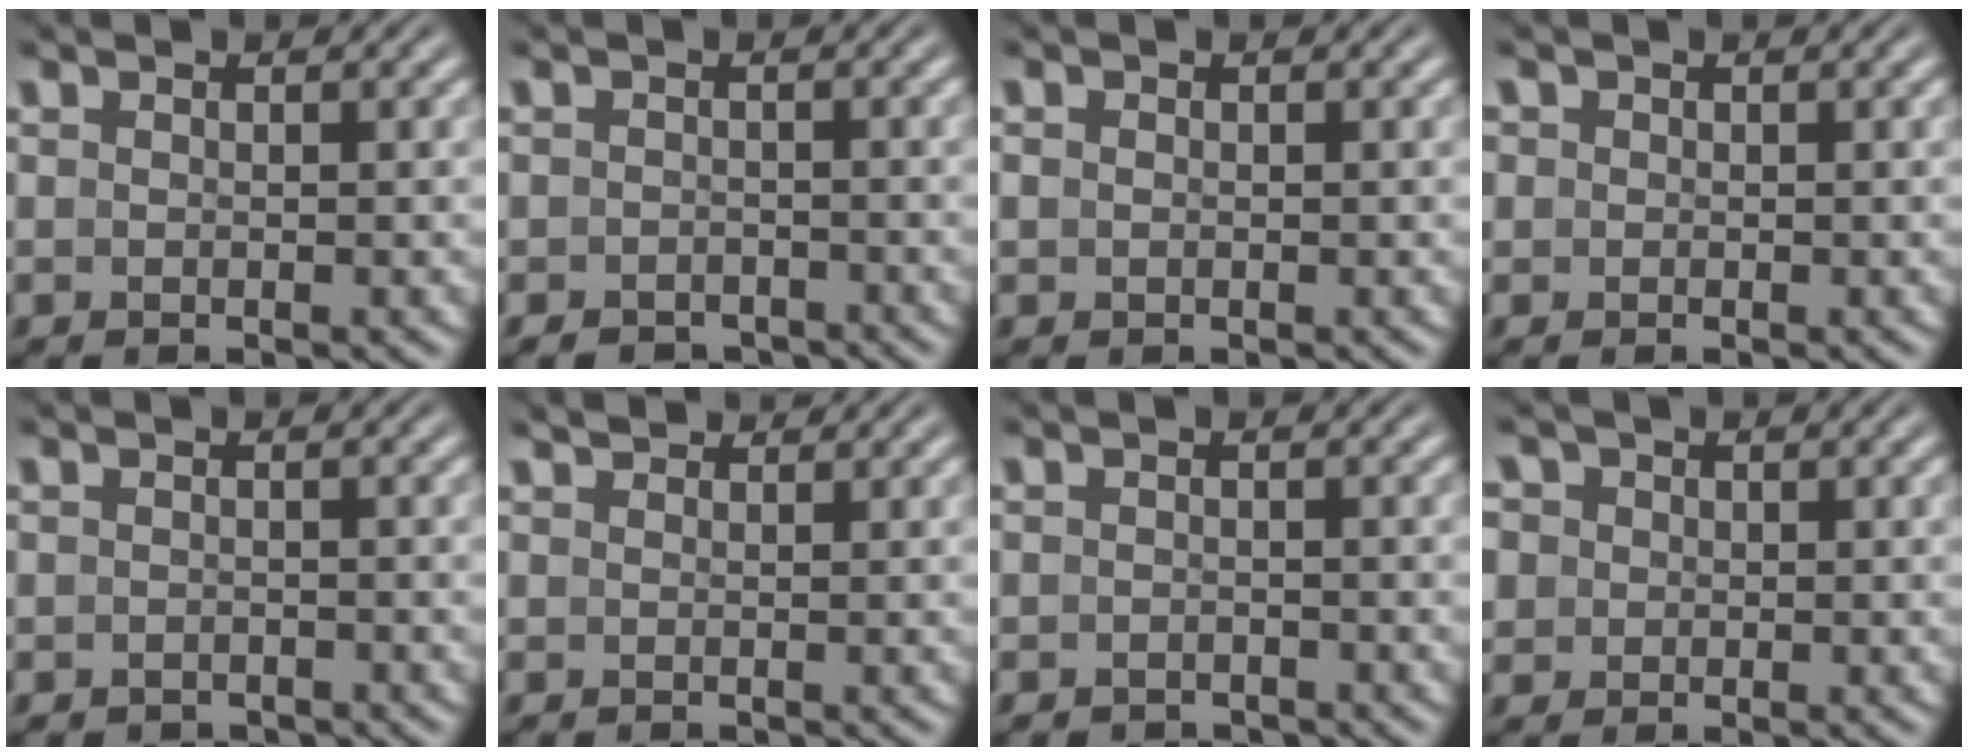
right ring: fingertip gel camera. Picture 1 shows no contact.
{"total": 3.3, "force": [-3.1, 1.1, -0.1], "torque": [0.004, -0.019, -0.044]}
{"total": 0.8, "force": [-0.1, 0.6, 0.4], "torque": [-0.015, -0.006, 0.002]}
{"total": 1.7, "force": [0.1, 1.7, 0.4], "torque": [-0.012, -0.003, 0.002]}
{"total": 2.0, "force": [-2.0, 0.4, -0.2], "torque": [0.000, -0.018, -0.023]}
{"total": 0.9, "force": [0.8, -0.3, 0.0], "torque": [0.002, -0.010, 0.024]}
{"total": 2.4, "force": [-2.3, 0.4, -0.2], "torque": [0.001, -0.019, -0.030]}
{"total": 4.9, "force": [0.3, 4.6, 1.8], "torque": [-0.049, -0.009, 0.003]}